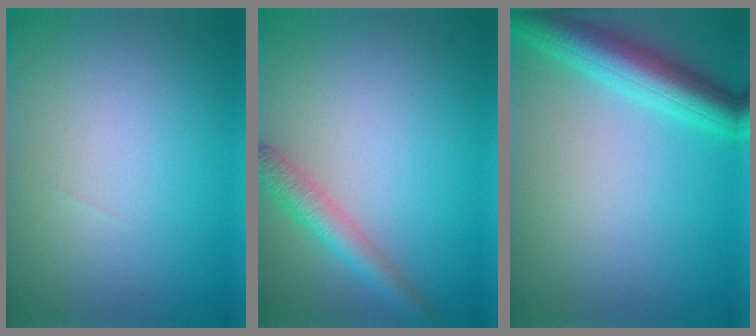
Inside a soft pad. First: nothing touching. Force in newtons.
{"total": 3.1, "press": 3.1, "slide": 0.1}
{"total": 6.0, "press": 6.0, "slide": 0.2}